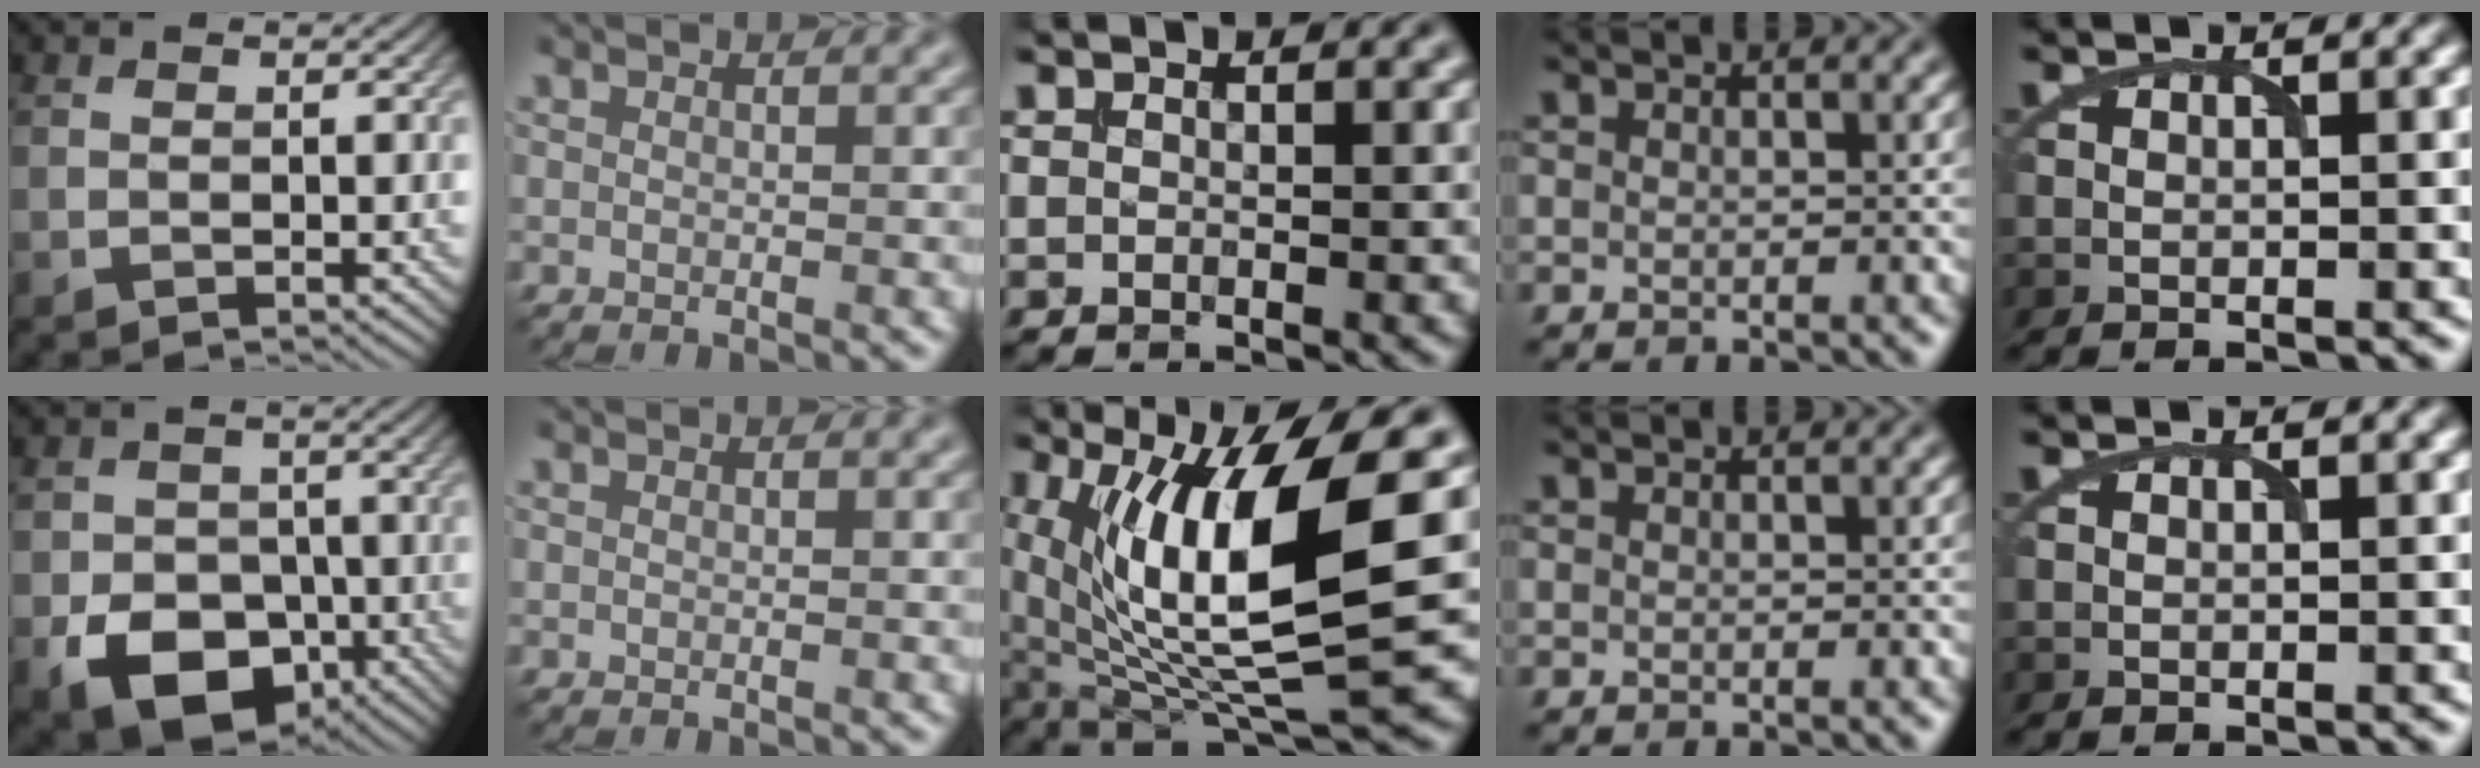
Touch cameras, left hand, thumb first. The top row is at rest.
{"thumb": {"total": 10.2, "force": [-4.4, 7.4, 5.5], "torque": [-0.099, -0.028, -0.080]}, "middle": {"total": 13.0, "force": [2.4, 3.8, 12.2], "torque": [-0.222, -0.012, 0.050]}}